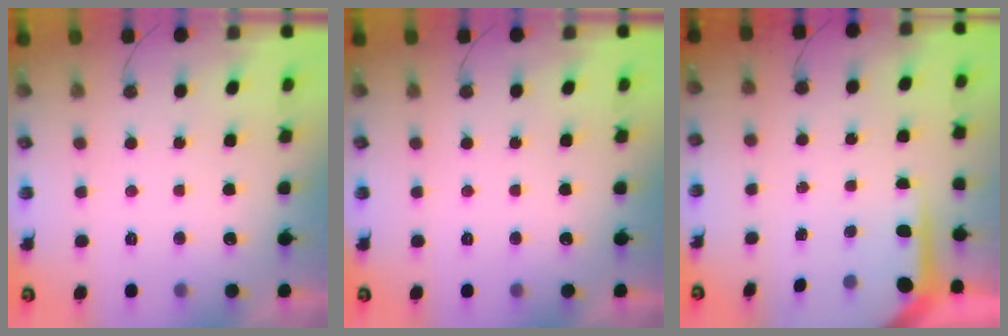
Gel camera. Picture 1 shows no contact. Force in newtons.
{"total": 0.0}
{"total": 4.5, "press": 4.5, "slide": 0.2}